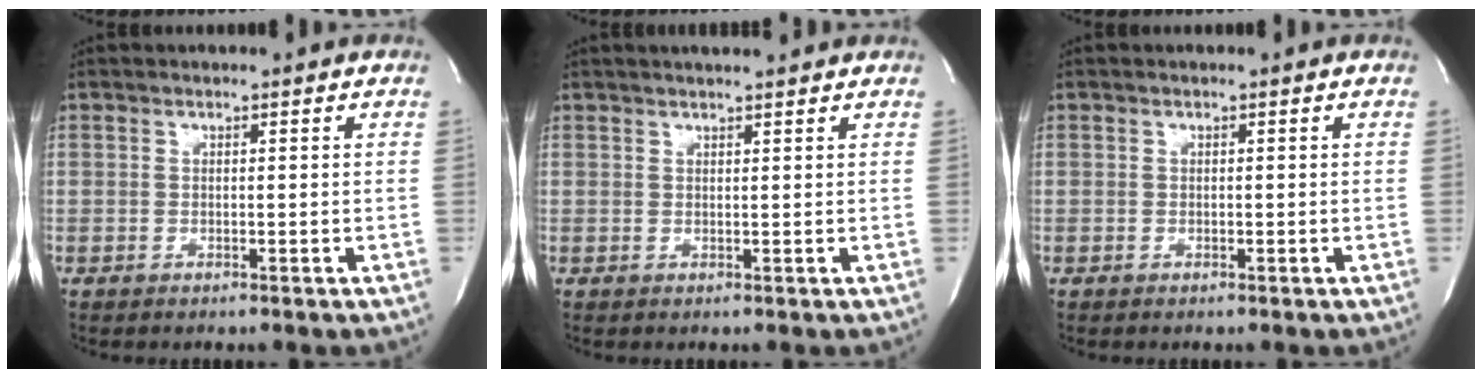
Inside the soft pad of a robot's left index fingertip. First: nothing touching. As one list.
[{"total": 5.1, "force": [4.4, 0.5, 2.5], "torque": [-0.041, 0.019, 0.060]}, {"total": 0.0}]